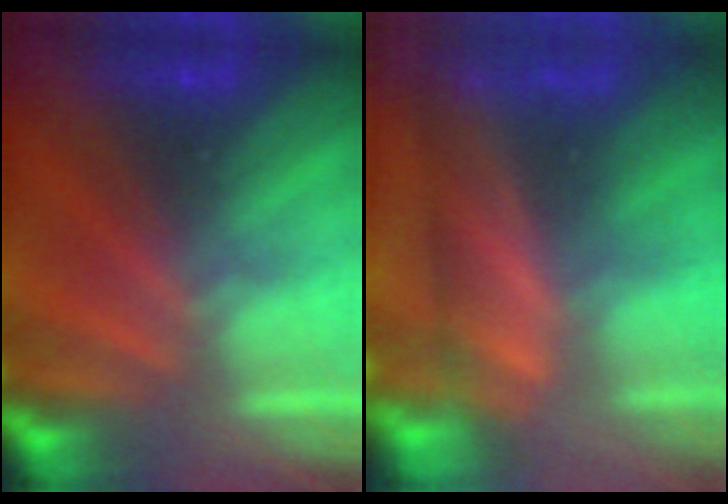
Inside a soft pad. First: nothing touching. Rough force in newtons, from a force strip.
{"total": 4.4}